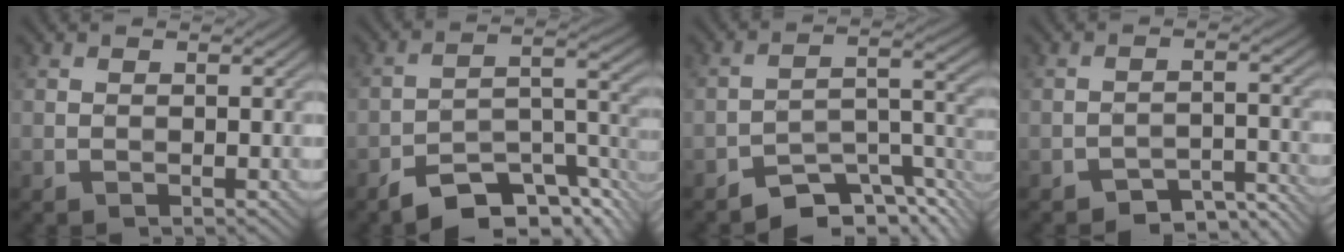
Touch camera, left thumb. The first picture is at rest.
{"total": 10.2, "force": [-7.4, 3.5, 6.1], "torque": [-0.086, -0.002, -0.136]}
{"total": 7.6, "force": [-5.9, 2.6, 4.0], "torque": [-0.054, -0.001, -0.110]}
{"total": 4.8, "force": [-4.2, 1.4, 1.9], "torque": [-0.023, 0.005, -0.064]}